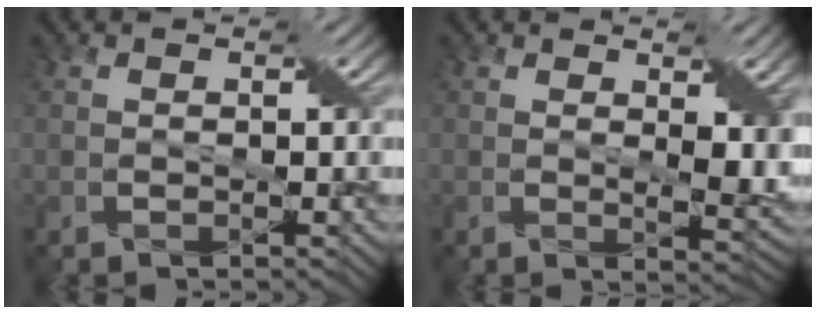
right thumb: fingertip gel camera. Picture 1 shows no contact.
{"total": 4.7, "force": [1.1, 2.0, 4.1], "torque": [-0.069, -0.012, 0.024]}